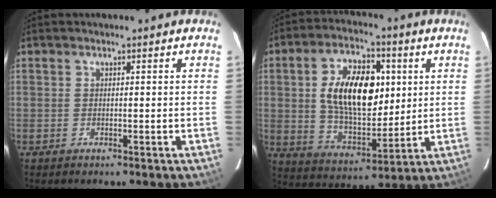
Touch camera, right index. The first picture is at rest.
{"total": 16.8, "force": [3.2, 9.3, 13.6], "torque": [-0.237, 0.019, 0.064]}